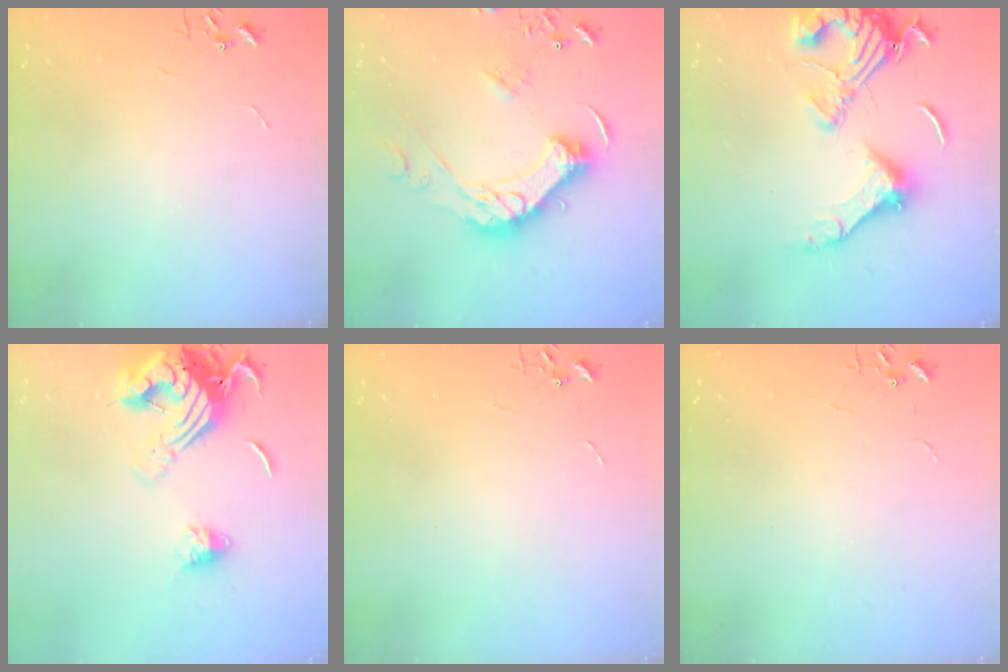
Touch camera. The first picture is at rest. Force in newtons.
{"total": 18.7, "press": 18.5, "slide": 2.6}
{"total": 19.3, "press": 19.1, "slide": 2.7}
{"total": 19.1, "press": 19.0, "slide": 1.8}
{"total": 0.0}
{"total": 0.0}